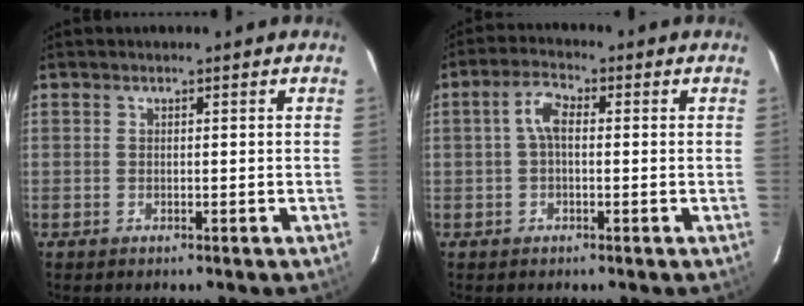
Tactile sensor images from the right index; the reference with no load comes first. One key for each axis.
{"total": 4.0, "fx": 0.1, "fy": 2.1, "fz": 3.4, "tx": -0.070, "ty": 0.015, "tz": 0.002}